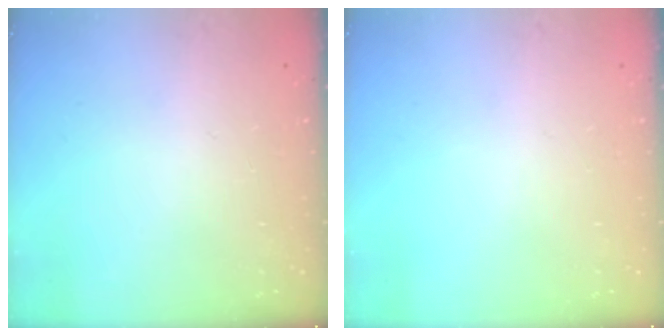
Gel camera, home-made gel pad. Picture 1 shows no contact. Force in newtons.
{"total": 0.0}